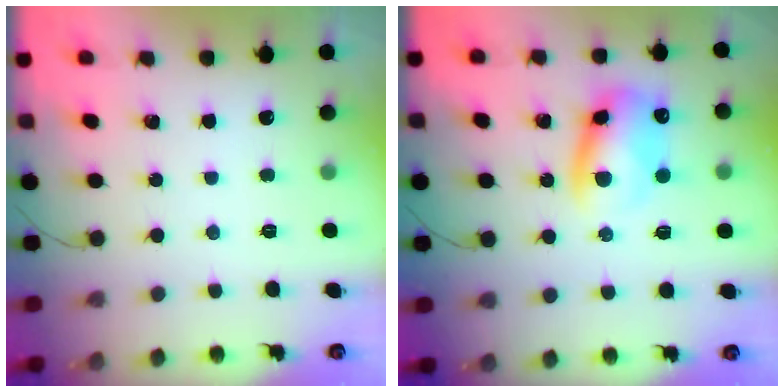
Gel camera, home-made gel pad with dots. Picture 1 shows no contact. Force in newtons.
{"total": 10.1, "press": 9.8, "slide": 2.2}